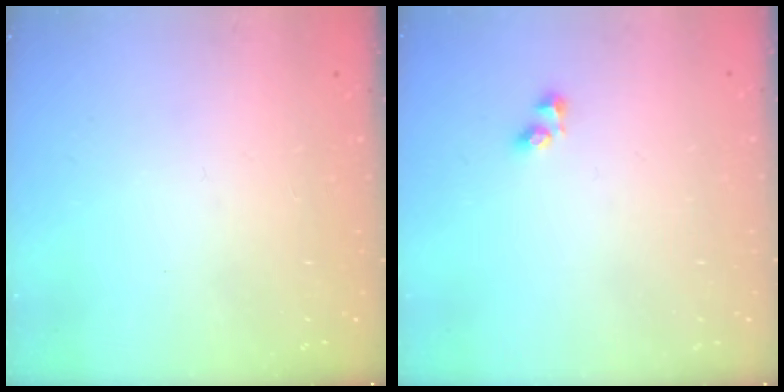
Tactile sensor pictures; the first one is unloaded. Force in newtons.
{"total": 2.9, "press": 2.6, "slide": 1.3}